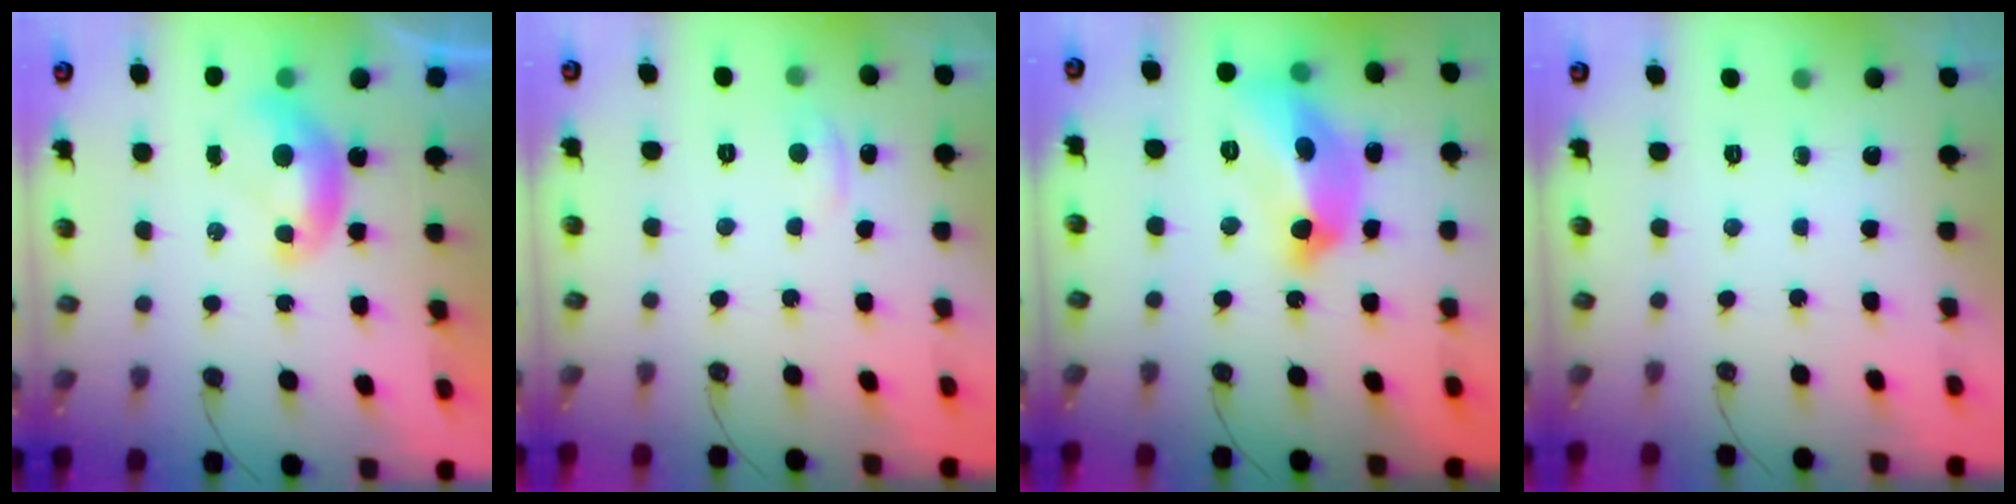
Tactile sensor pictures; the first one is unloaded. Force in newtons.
{"total": 1.6, "press": 1.5, "slide": 0.5}
{"total": 14.1, "press": 14.1, "slide": 1.2}
{"total": 0.0}